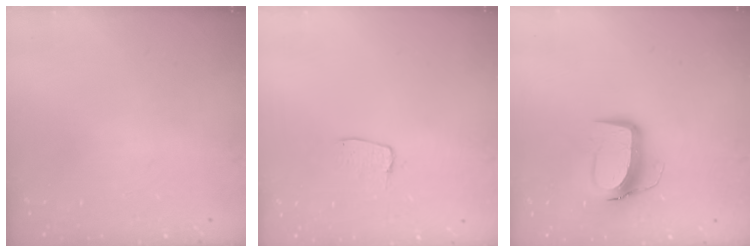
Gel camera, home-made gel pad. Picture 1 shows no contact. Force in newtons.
{"total": 4.8, "press": 4.8, "slide": 0.3}
{"total": 11.2, "press": 11.1, "slide": 1.2}